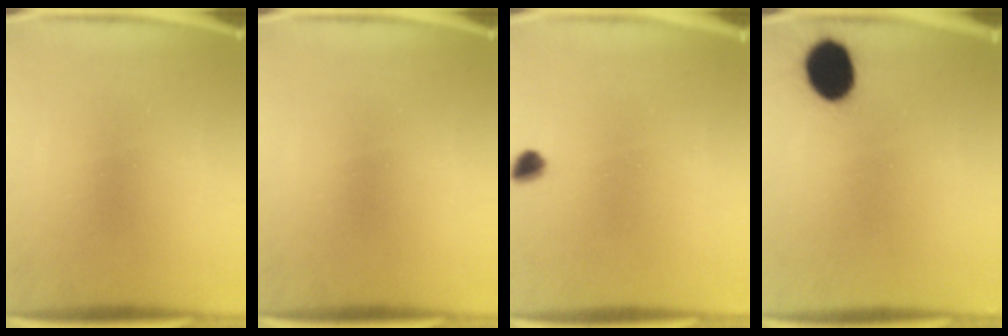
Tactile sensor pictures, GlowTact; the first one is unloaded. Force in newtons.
{"total": 0.0}
{"total": 2.4}
{"total": 11.9}